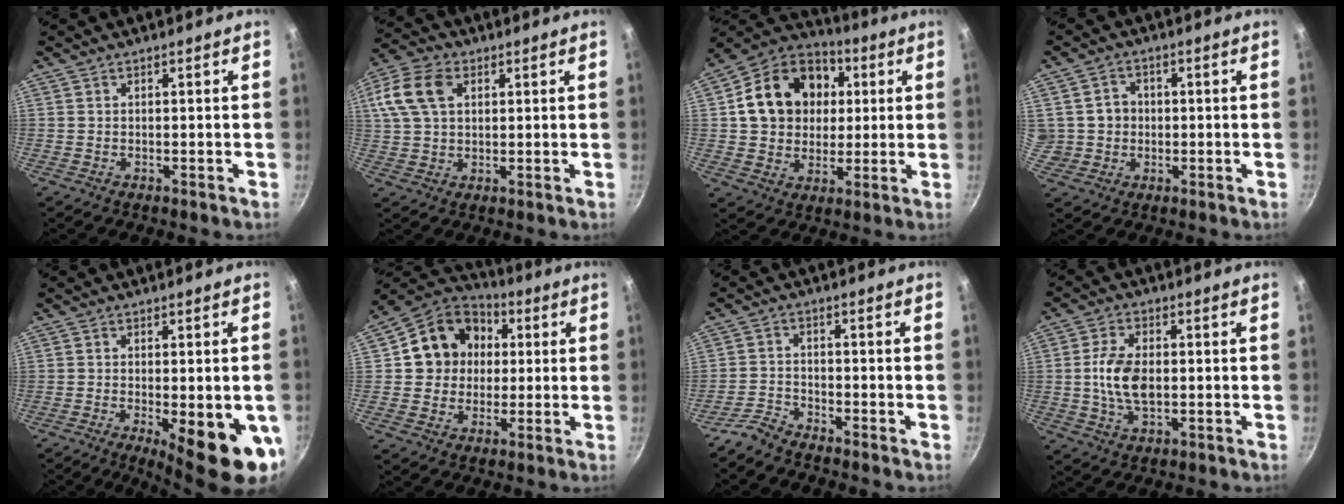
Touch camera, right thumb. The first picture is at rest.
{"total": 13.5, "force": [4.3, 9.2, 8.9], "torque": [-0.192, 0.022, 0.074]}
{"total": 18.4, "force": [3.5, 14.9, 10.3], "torque": [-0.152, 0.022, 0.053]}
{"total": 6.4, "force": [0.3, 6.0, 2.1], "torque": [-0.008, 0.011, 0.009]}
{"total": 14.7, "force": [-4.1, 4.1, 13.5], "torque": [-0.157, -0.008, -0.047]}
{"total": 14.3, "force": [2.4, 12.5, 6.4], "torque": [-0.077, 0.022, 0.028]}
{"total": 3.6, "force": [-3.4, 0.8, 0.8], "torque": [-0.022, 0.023, -0.076]}
{"total": 8.7, "force": [-0.3, 5.1, 7.1], "torque": [-0.132, 0.007, -0.009]}